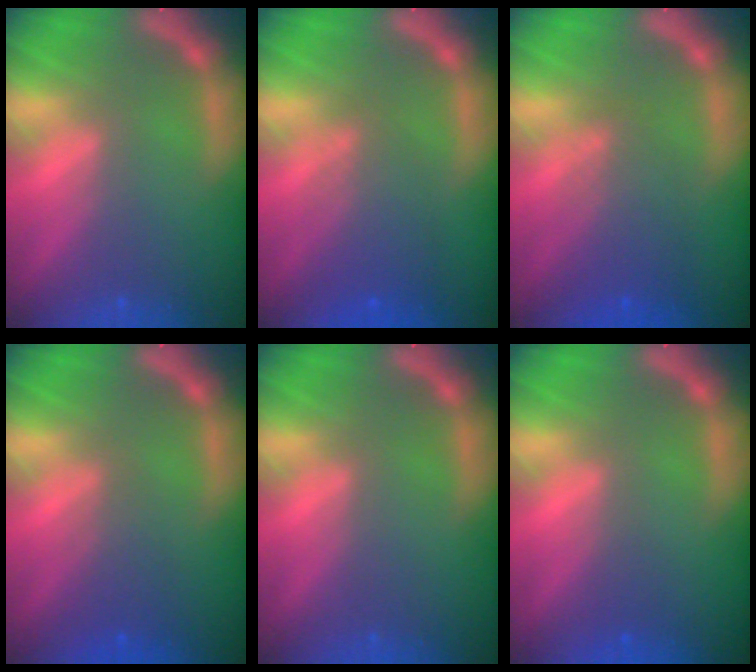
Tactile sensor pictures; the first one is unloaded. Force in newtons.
{"total": 4.6}
{"total": 4.6}
{"total": 2.5}
{"total": 0.0}
{"total": 1.0}